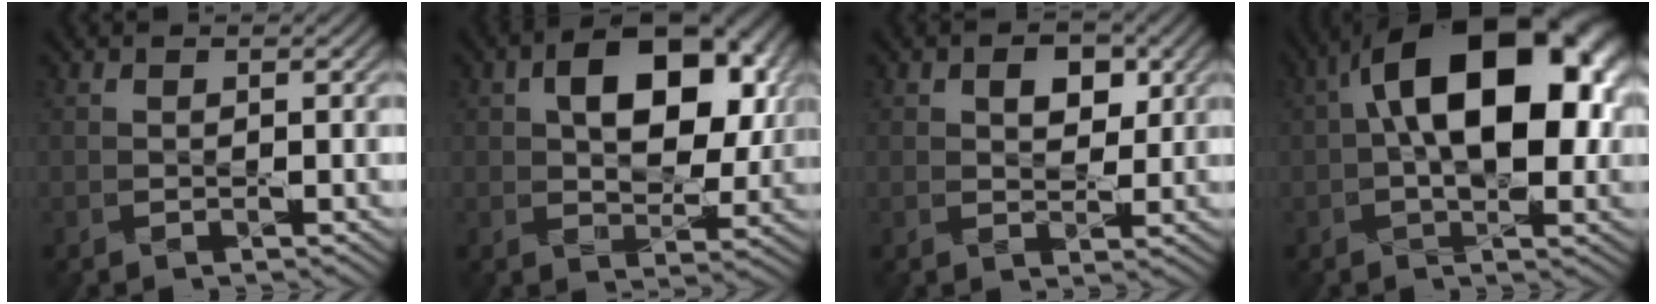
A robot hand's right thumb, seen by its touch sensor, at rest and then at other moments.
{"total": 10.9, "force": [2.8, 6.5, 8.3], "torque": [-0.126, 0.003, 0.040]}
{"total": 3.6, "force": [1.3, 2.3, 2.4], "torque": [-0.046, -0.002, 0.018]}
{"total": 17.7, "force": [2.9, 9.6, 14.6], "torque": [-0.210, 0.024, 0.029]}